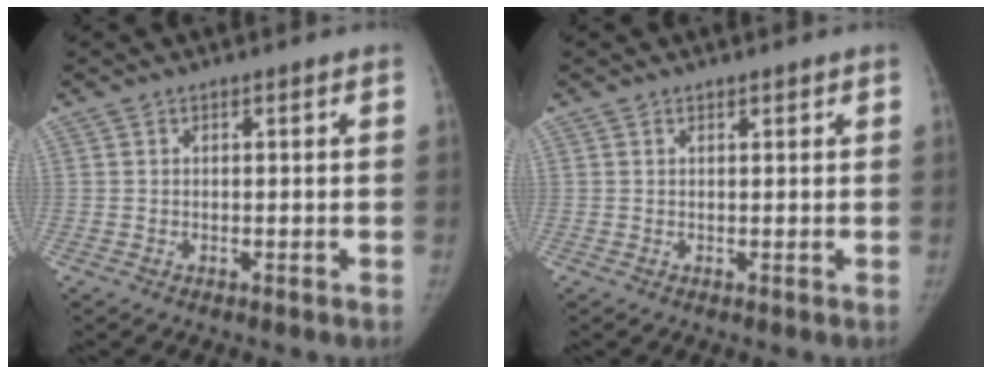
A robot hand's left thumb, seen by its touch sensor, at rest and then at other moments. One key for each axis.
{"total": 0.7, "fx": 0.5, "fy": 0.2, "fz": 0.3, "tx": -0.007, "ty": -0.003, "tz": 0.009}